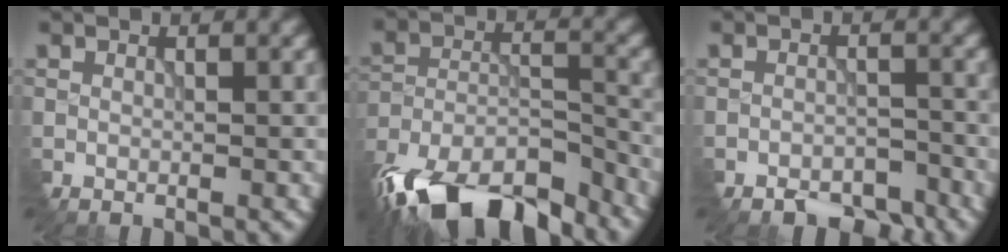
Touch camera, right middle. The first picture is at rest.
{"total": 13.2, "force": [-11.0, 4.3, 6.0], "torque": [-0.134, -0.020, -0.185]}
{"total": 4.1, "force": [-3.7, 1.3, 0.8], "torque": [-0.014, -0.005, -0.056]}